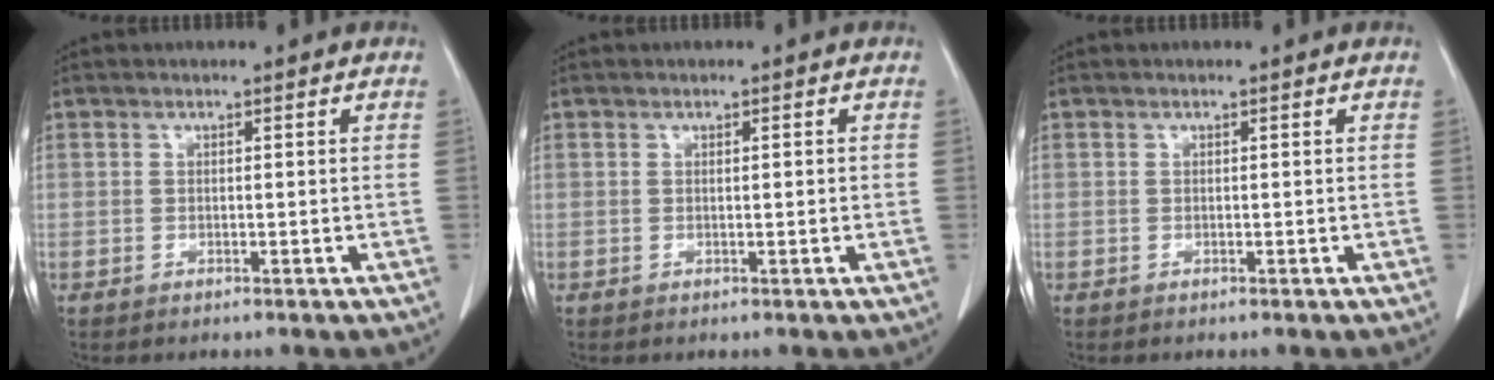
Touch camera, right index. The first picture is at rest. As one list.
[{"total": 0.8, "force": [0.0, 0.1, 0.8], "torque": [-0.015, 0.002, 0.003]}, {"total": 0.0}]